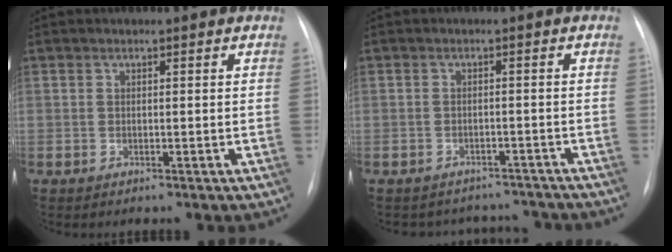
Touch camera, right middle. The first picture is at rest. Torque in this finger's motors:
{"motor_torque": [0.03, -0.40, -0.12, -0.06]}